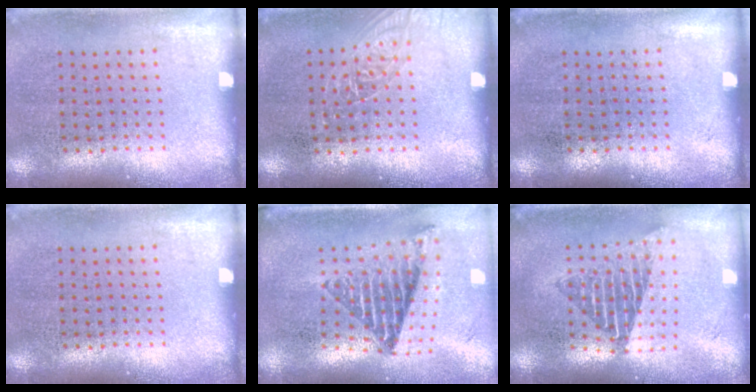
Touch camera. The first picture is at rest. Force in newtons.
{"total": 1.1, "press": 1.1, "slide": 0.4}
{"total": 0.0}
{"total": 0.0}
{"total": 1.8, "press": 1.4, "slide": 1.1}
{"total": 1.7, "press": 1.4, "slide": 1.0}